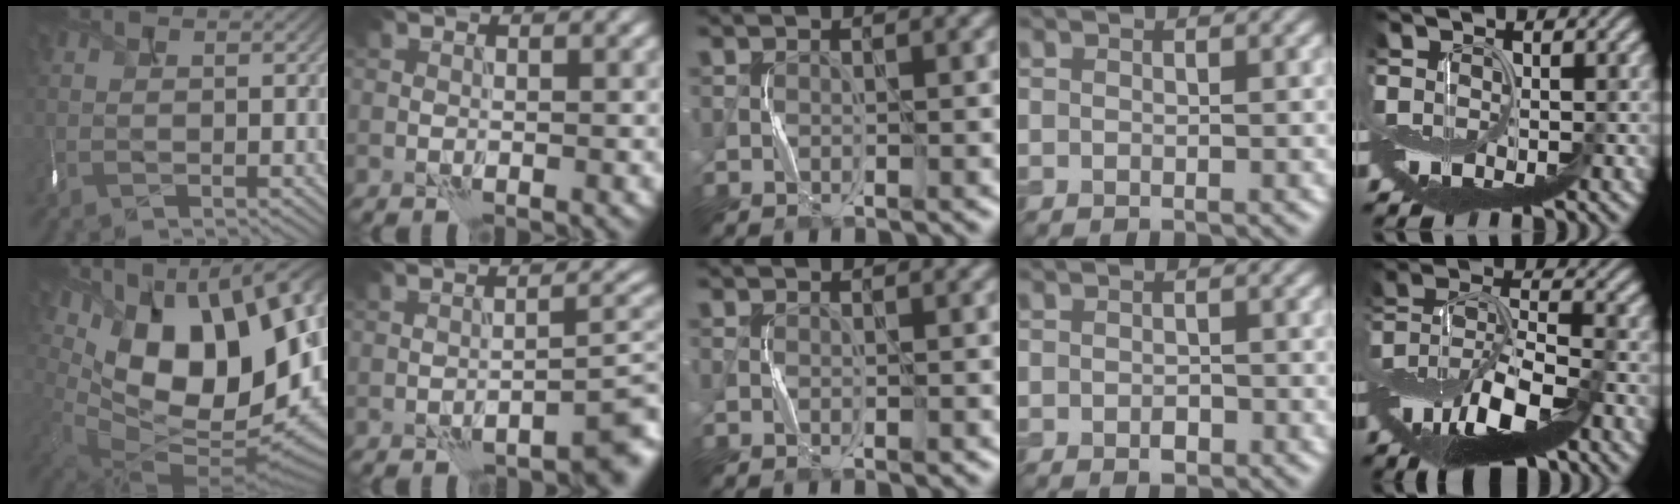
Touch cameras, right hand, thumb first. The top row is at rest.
{"thumb": {"total": 19.7, "force": [5.7, 11.6, 14.9], "torque": [-0.258, -0.006, 0.130]}, "index": {"total": 3.4, "force": [-2.3, 0.6, 2.5], "torque": [-0.028, 0.015, -0.034]}, "middle": {"total": 0.7, "force": [-0.3, 0.3, 0.5], "torque": [-0.012, 0.000, -0.005]}, "ring": {"total": 1.1, "force": [-0.4, 0.6, 0.7], "torque": [-0.012, -0.001, -0.007]}, "little": {"total": 10.6, "force": [-5.5, 4.2, 8.1], "torque": [-0.144, 0.001, -0.107]}}